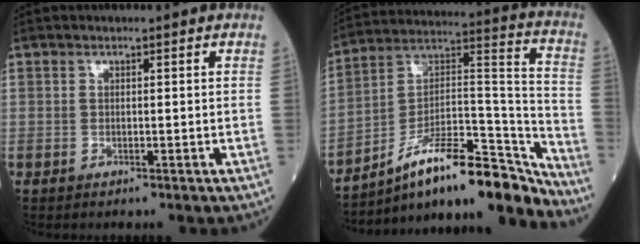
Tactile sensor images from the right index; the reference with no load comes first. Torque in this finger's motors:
{"motor_torque": [0.07, -0.82, 0.59, 0.10]}